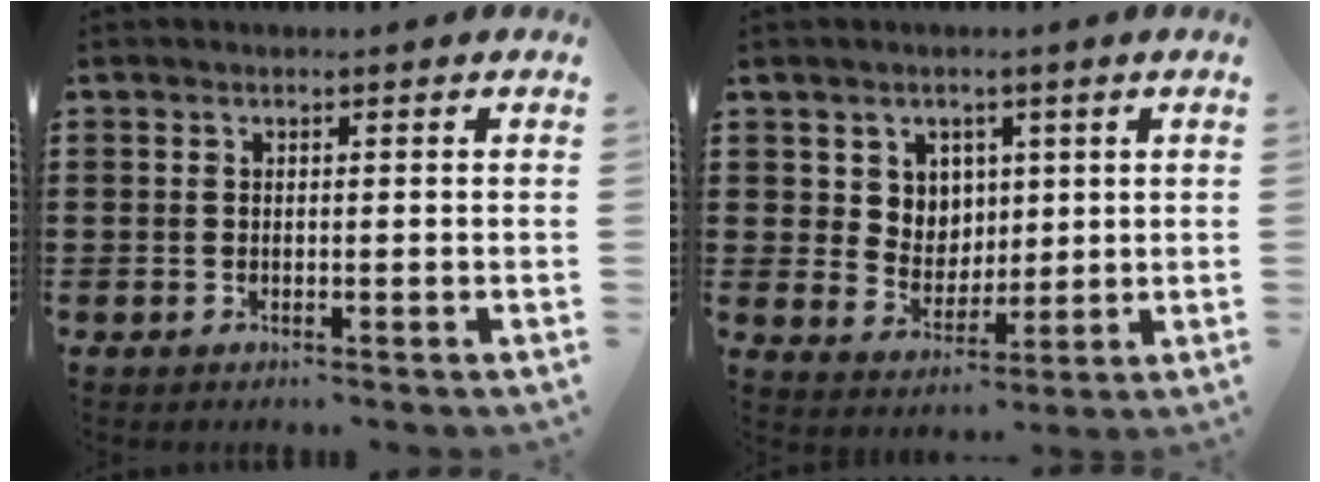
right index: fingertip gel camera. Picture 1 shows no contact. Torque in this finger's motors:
{"motor_torque": [0.19, 0.35, 0.05, 0.05]}